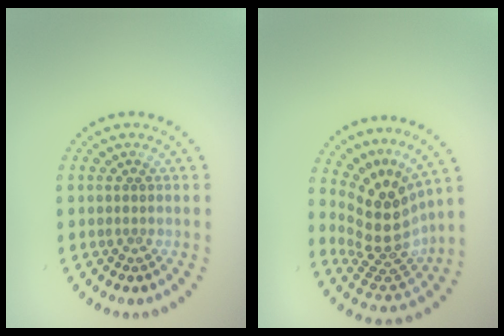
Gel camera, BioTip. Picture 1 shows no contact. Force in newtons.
{"total": 5.1, "press": 3.7, "slide": 3.5}